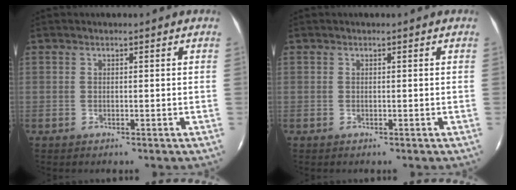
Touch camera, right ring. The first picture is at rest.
{"total": 0.0}